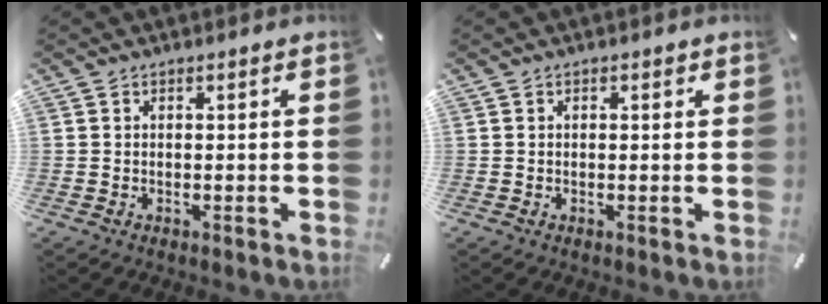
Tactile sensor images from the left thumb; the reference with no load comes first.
{"total": 0.7, "force": [0.1, 0.4, 0.5], "torque": [-0.011, 0.003, 0.001]}